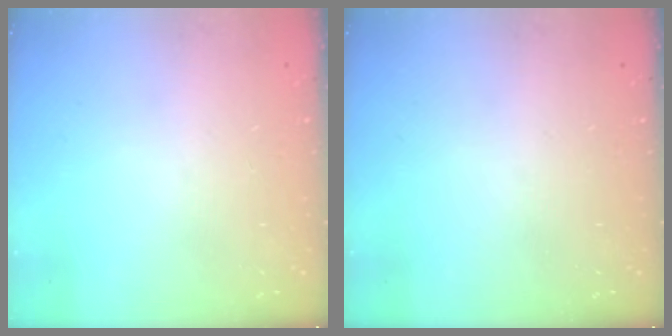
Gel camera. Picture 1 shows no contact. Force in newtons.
{"total": 0.0}